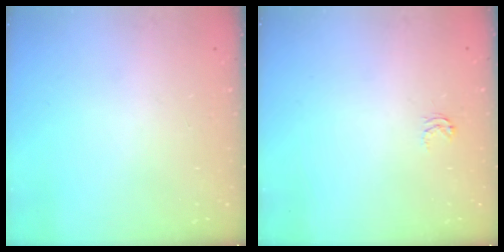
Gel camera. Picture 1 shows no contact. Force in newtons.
{"total": 2.6, "press": 2.6, "slide": 0.4}